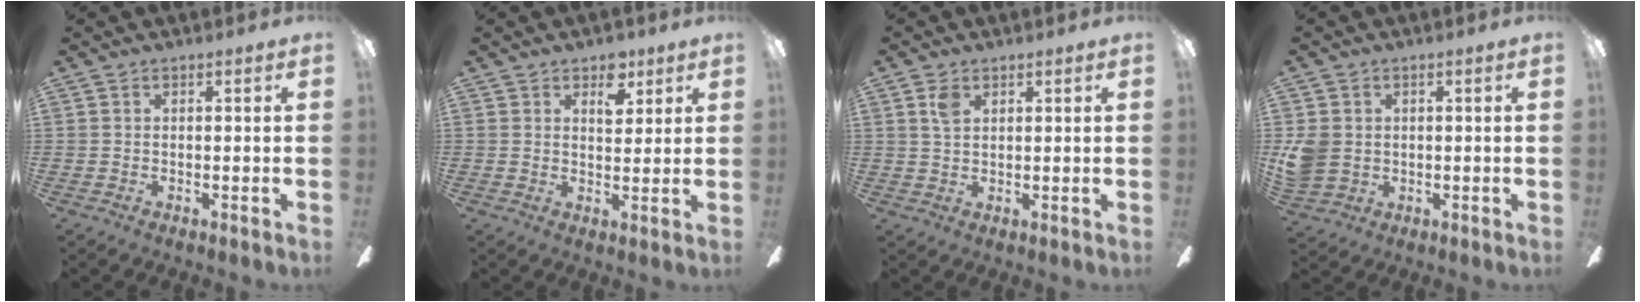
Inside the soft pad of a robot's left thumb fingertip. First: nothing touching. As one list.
[{"total": 5.9, "force": [3.7, 3.3, 3.3], "torque": [-0.025, -0.014, 0.059]}, {"total": 3.7, "force": [2.1, 2.1, 2.3], "torque": [-0.044, 0.000, 0.036]}, {"total": 5.8, "force": [0.8, 5.2, 2.3], "torque": [-0.055, 0.011, 0.018]}]